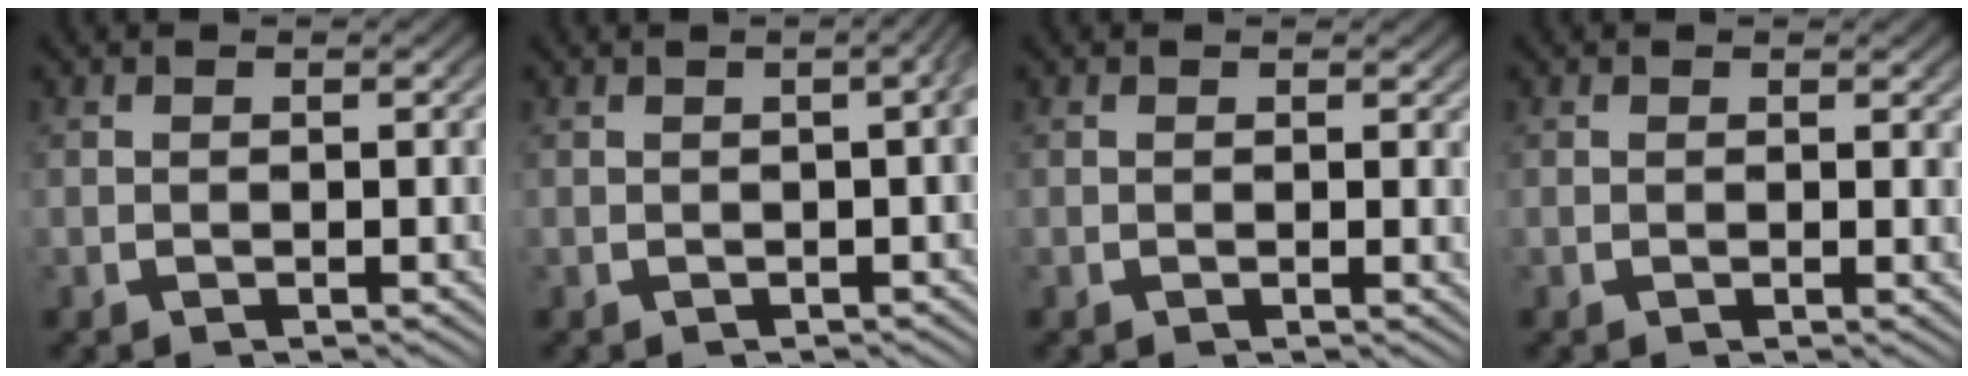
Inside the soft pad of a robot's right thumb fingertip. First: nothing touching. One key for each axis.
{"total": 3.5, "fx": 0.2, "fy": 1.4, "fz": 3.2, "tx": -0.032, "ty": 0.016, "tz": -0.002}
{"total": 0.8, "fx": 0.5, "fy": 0.4, "fz": 0.4, "tx": -0.003, "ty": -0.001, "tz": 0.006}
{"total": 0.8, "fx": 0.6, "fy": 0.4, "fz": 0.4, "tx": -0.002, "ty": -0.002, "tz": 0.007}